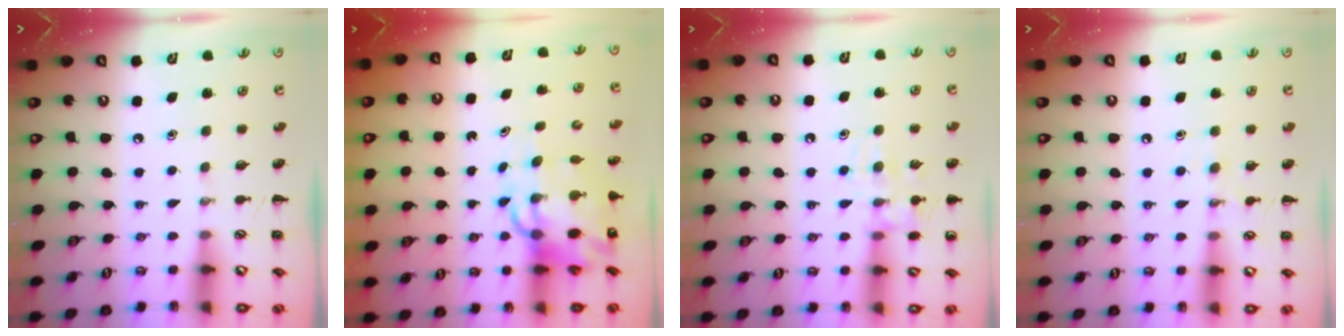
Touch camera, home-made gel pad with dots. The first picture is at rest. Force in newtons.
{"total": 11.5, "press": 11.1, "slide": 3.0}
{"total": 10.8, "press": 10.7, "slide": 1.4}
{"total": 6.5, "press": 6.3, "slide": 1.6}